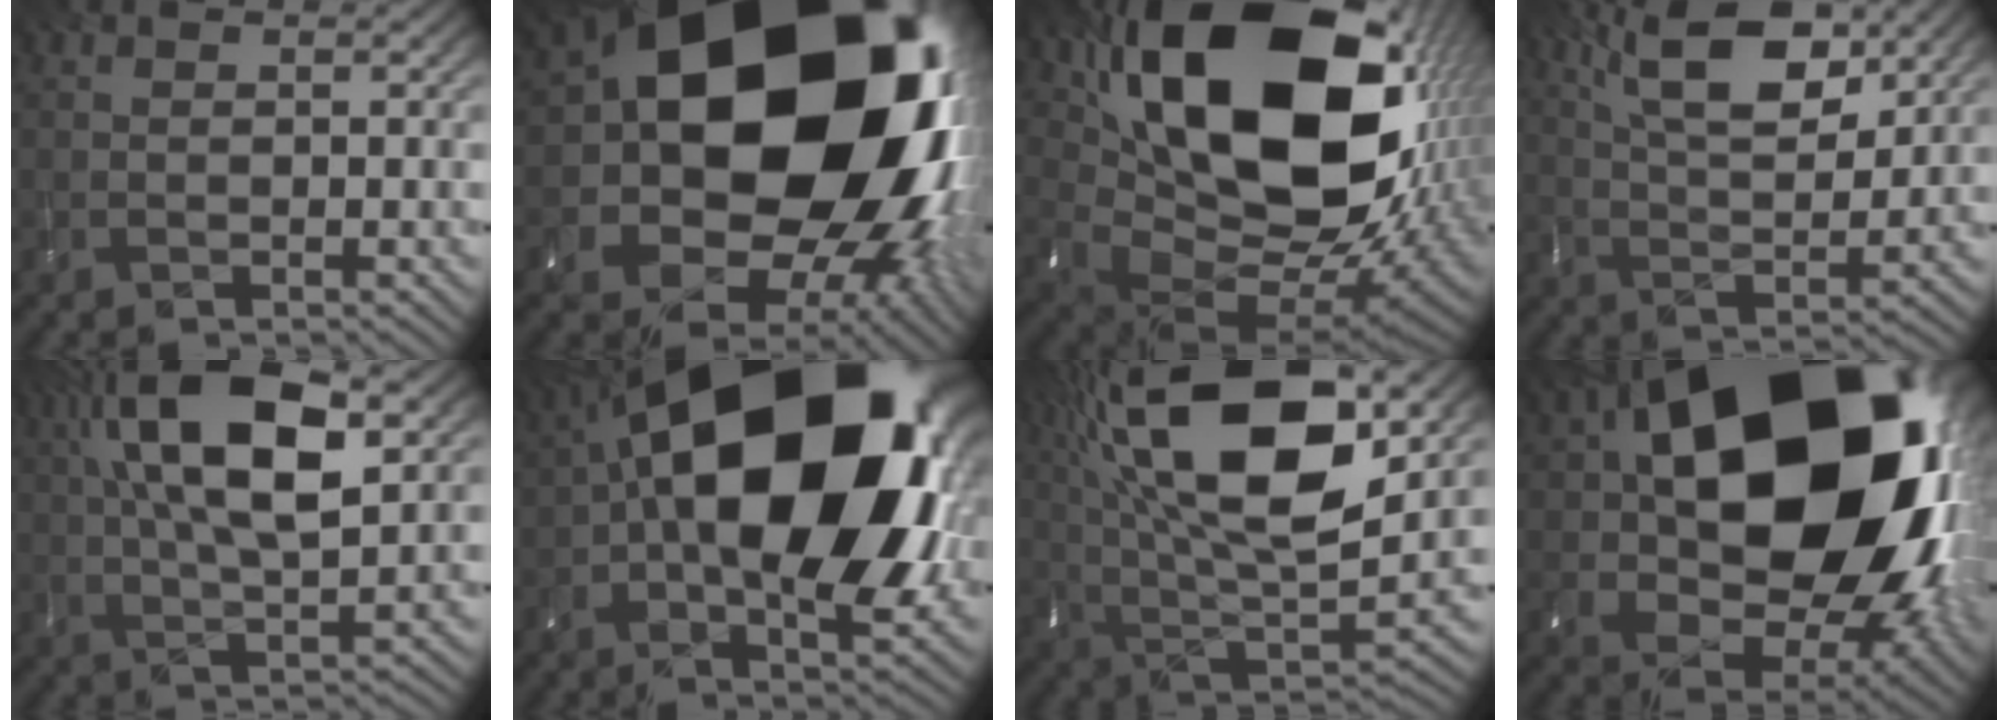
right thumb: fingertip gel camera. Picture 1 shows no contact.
{"total": 23.0, "force": [2.7, 17.6, 14.5], "torque": [-0.283, -0.084, 0.078]}
{"total": 21.2, "force": [5.5, 13.7, 15.2], "torque": [-0.323, -0.032, 0.129]}
{"total": 12.2, "force": [6.8, 4.4, 9.1], "torque": [-0.166, 0.017, 0.108]}
{"total": 13.8, "force": [4.3, 5.2, 12.1], "torque": [-0.237, 0.019, 0.072]}
{"total": 21.5, "force": [2.5, 11.9, 17.8], "torque": [-0.318, 0.000, 0.045]}
{"total": 19.2, "force": [7.6, 8.5, 15.5], "torque": [-0.324, 0.032, 0.125]}
{"total": 21.2, "force": [4.5, 14.6, 14.7], "torque": [-0.279, -0.017, 0.116]}